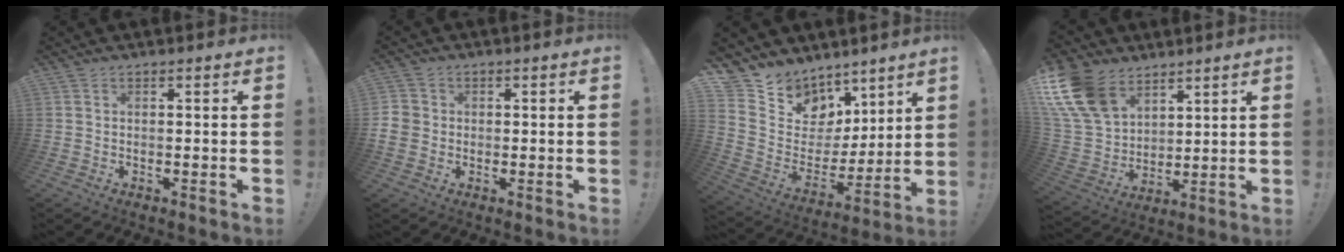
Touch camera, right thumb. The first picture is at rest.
{"total": 4.2, "force": [-0.2, 4.1, 0.9], "torque": [-0.025, 0.005, -0.005]}
{"total": 9.9, "force": [7.2, 6.9, 0.1], "torque": [-0.013, -0.079, 0.149]}
{"total": 17.7, "force": [10.1, 11.3, 9.0], "torque": [-0.182, -0.055, 0.196]}